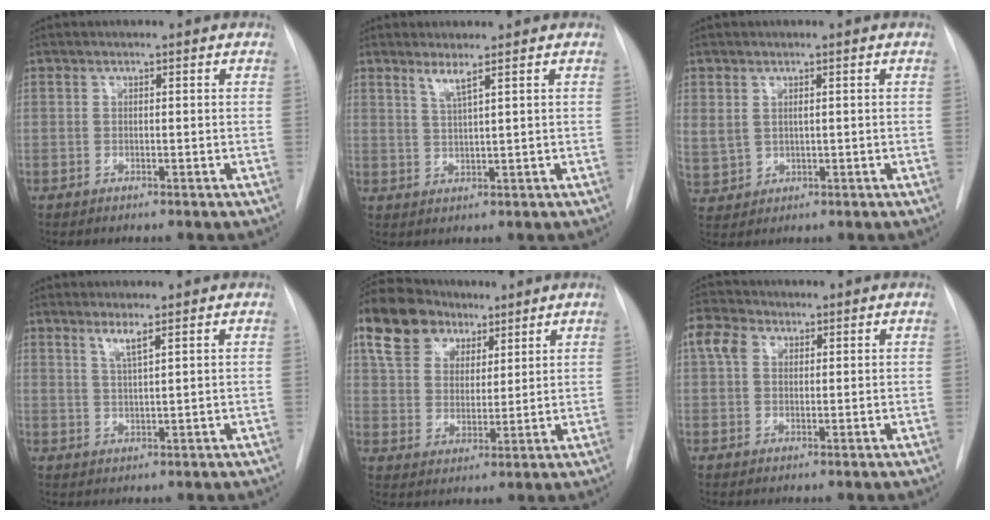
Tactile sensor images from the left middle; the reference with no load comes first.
{"total": 2.5, "force": [1.6, -0.5, 1.8], "torque": [-0.038, -0.012, 0.033]}
{"total": 6.8, "force": [1.4, 5.7, 3.5], "torque": [-0.109, 0.005, 0.044]}
{"total": 2.6, "force": [1.7, -0.3, 1.9], "torque": [-0.041, -0.009, 0.034]}
{"total": 12.2, "force": [7.6, 8.0, 5.2], "torque": [-0.110, 0.041, 0.139]}
{"total": 4.2, "force": [1.7, 3.1, 2.3], "torque": [-0.061, 0.019, 0.033]}